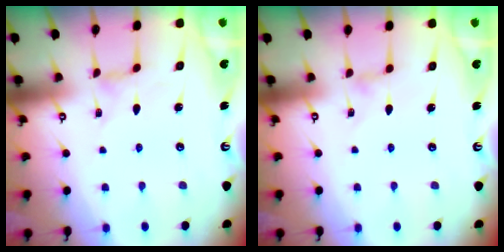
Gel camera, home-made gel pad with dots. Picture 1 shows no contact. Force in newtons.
{"total": 0.6, "press": 0.5, "slide": 0.2}